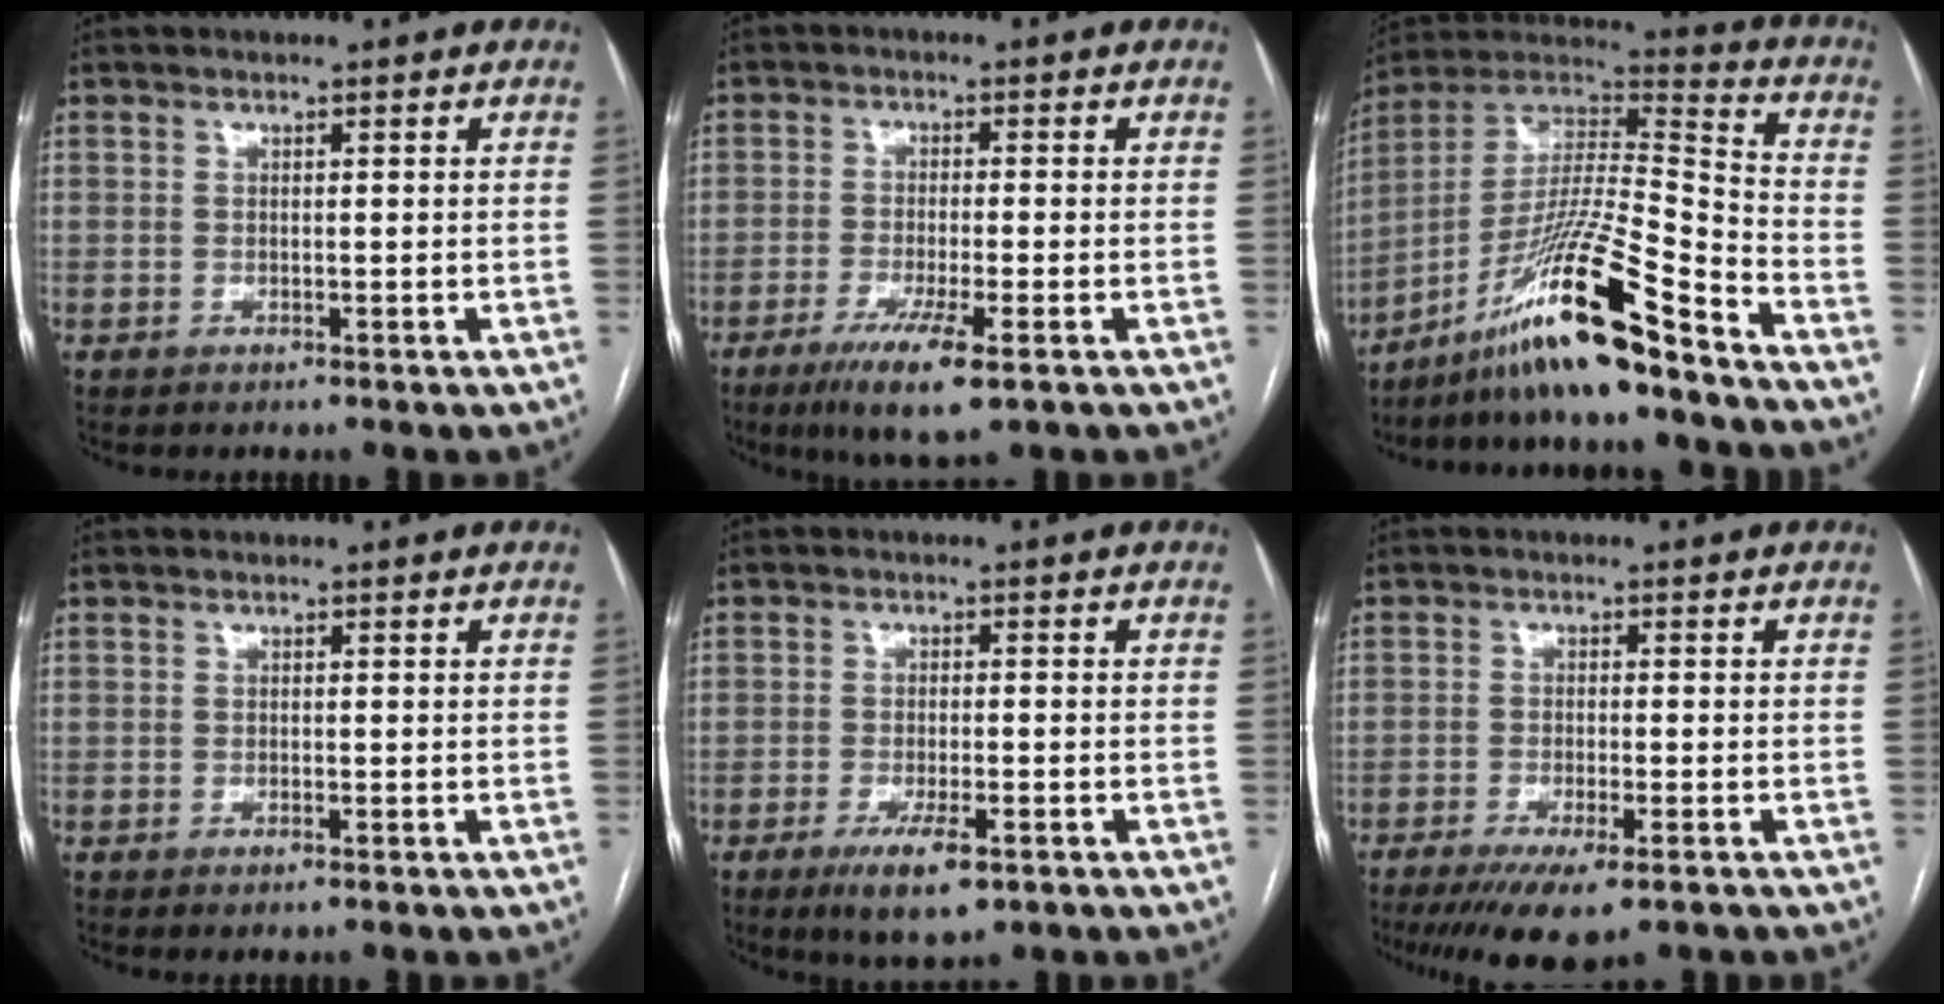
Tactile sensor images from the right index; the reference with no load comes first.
{"total": 7.8, "force": [-4.3, 0.8, 6.5], "torque": [-0.120, -0.021, -0.070]}
{"total": 18.3, "force": [-12.8, -0.4, 13.0], "torque": [-0.254, 0.000, -0.231]}
{"total": 0.7, "force": [-0.6, 0.1, 0.4], "torque": [-0.008, -0.001, -0.007]}
{"total": 6.4, "force": [-3.6, 1.7, 5.0], "torque": [-0.090, -0.011, -0.053]}
{"total": 9.3, "force": [-6.5, 1.8, 6.4], "torque": [-0.098, -0.019, -0.099]}